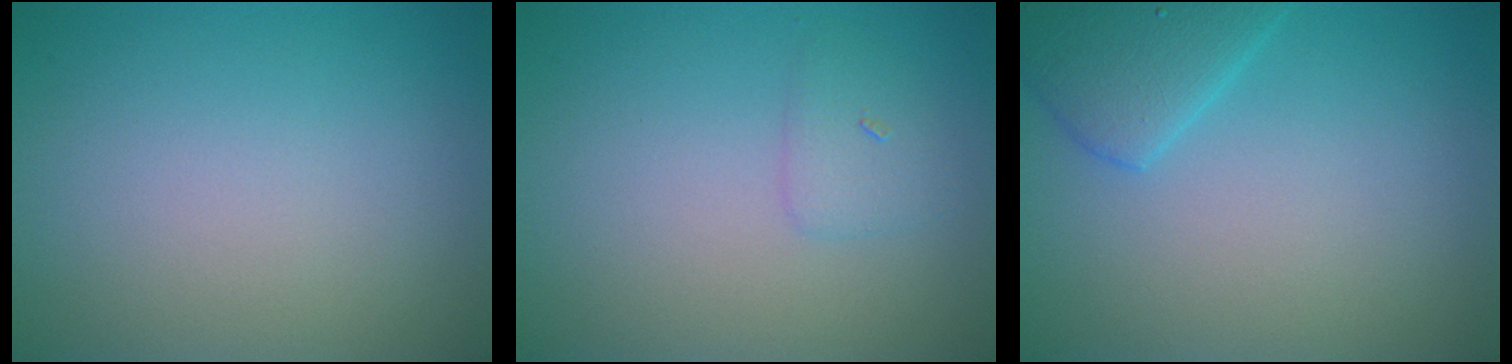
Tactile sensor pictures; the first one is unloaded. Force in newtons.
{"total": 1.4, "press": 1.4, "slide": 0.1}
{"total": 3.1, "press": 3.1, "slide": 0.3}